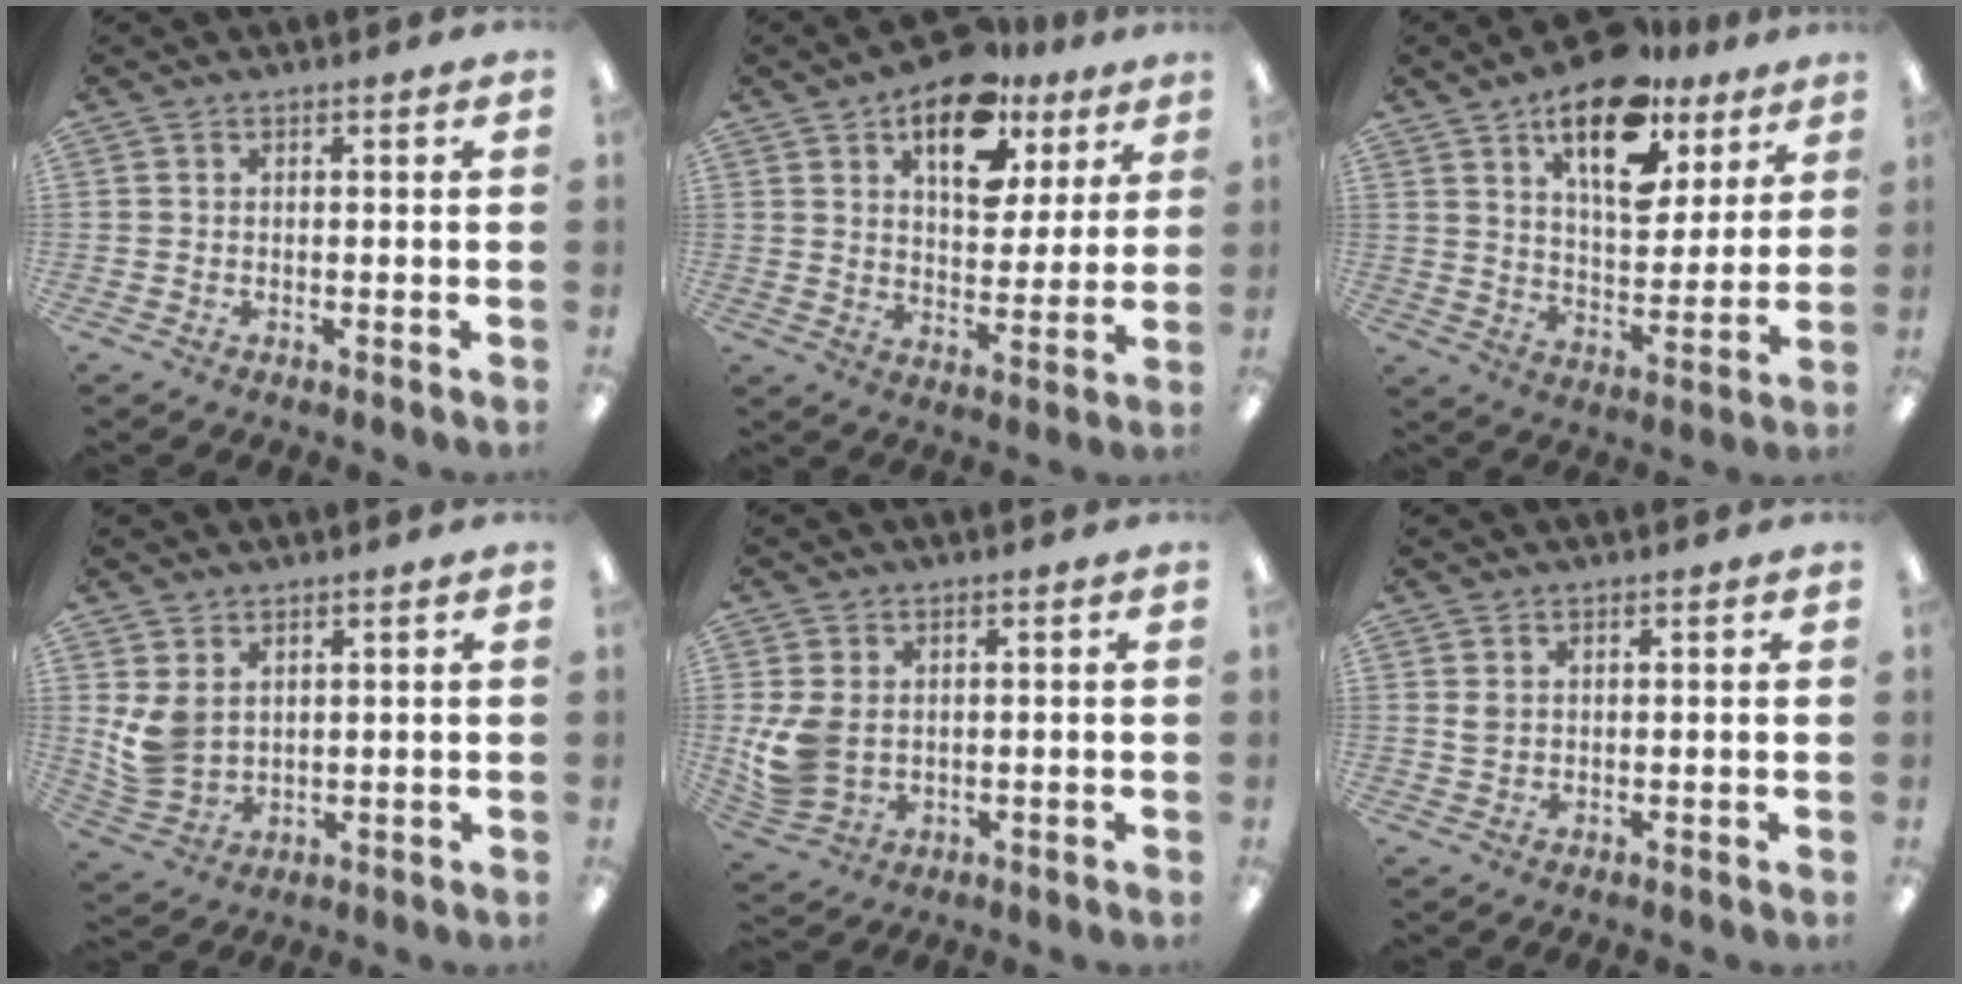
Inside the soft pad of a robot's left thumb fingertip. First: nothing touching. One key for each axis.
{"total": 14.7, "fx": 8.8, "fy": 8.2, "fz": 8.5, "tx": -0.112, "ty": -0.041, "tz": 0.150}
{"total": 17.8, "fx": 11.2, "fy": 8.5, "fz": 10.9, "tx": -0.165, "ty": -0.052, "tz": 0.191}
{"total": 6.7, "fx": 2.7, "fy": 5.0, "fz": 3.5, "tx": -0.085, "ty": -0.006, "tz": 0.056}
{"total": 7.9, "fx": 0.8, "fy": 6.1, "fz": 4.9, "tx": -0.106, "ty": 0.006, "tz": 0.019}
{"total": 1.7, "fx": 0.9, "fy": 1.2, "fz": 0.8, "tx": -0.018, "ty": 0.003, "tz": 0.016}